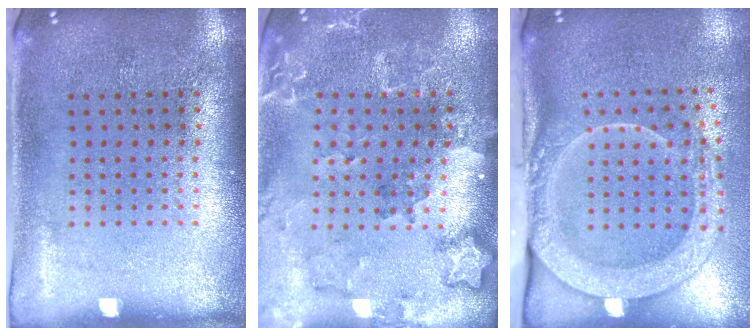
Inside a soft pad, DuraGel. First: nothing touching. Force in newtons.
{"total": 1.8, "press": 1.7, "slide": 0.4}
{"total": 2.7, "press": 2.1, "slide": 1.7}